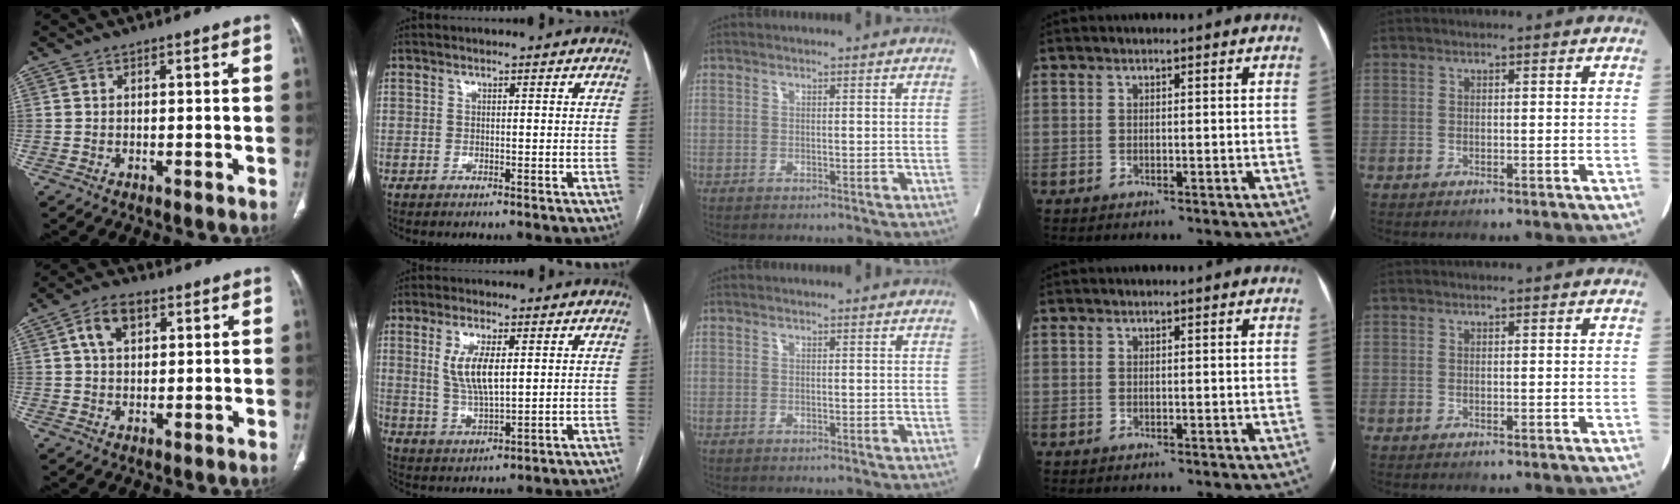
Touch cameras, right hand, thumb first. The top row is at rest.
{"thumb": {"total": 6.6, "force": [2.4, 4.1, 4.6], "torque": [-0.073, 0.006, 0.039]}, "index": {"total": 7.2, "force": [1.9, 2.1, 6.6], "torque": [-0.135, -0.002, 0.042]}}